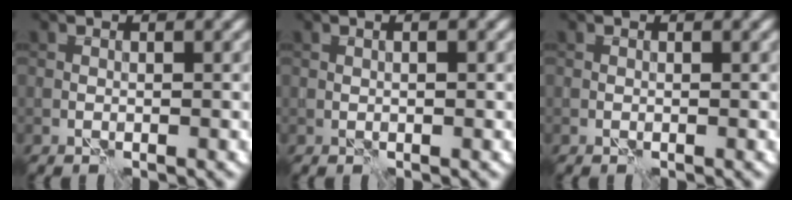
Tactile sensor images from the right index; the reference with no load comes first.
{"total": 0.9, "force": [0.3, 0.1, 0.8], "torque": [-0.011, -0.002, 0.005]}
{"total": 0.0}